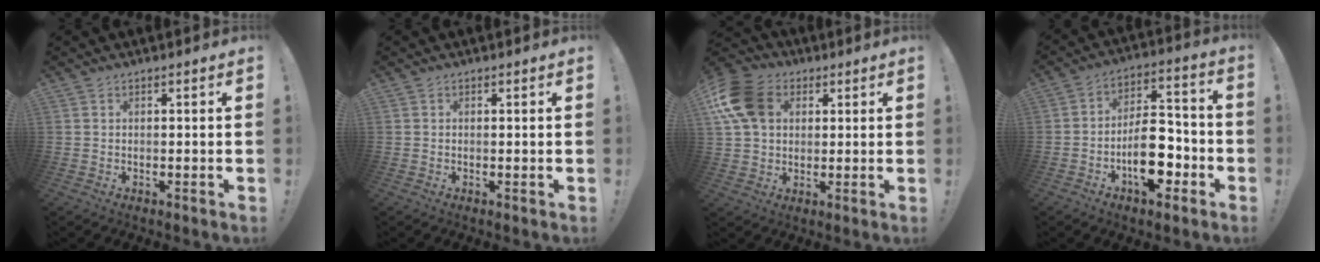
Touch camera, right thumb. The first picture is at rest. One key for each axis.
{"total": 0.0}
{"total": 15.7, "fx": 4.4, "fy": 12.0, "fz": 9.0, "tx": -0.154, "ty": -0.004, "tz": 0.088}
{"total": 15.2, "fx": -6.2, "fy": 8.3, "fz": 11.2, "tx": -0.179, "ty": 0.047, "tz": -0.093}